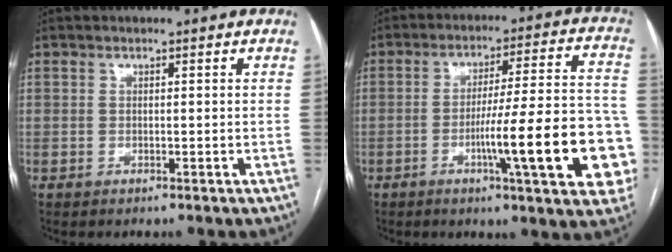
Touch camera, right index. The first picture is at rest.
{"total": 18.6, "force": [-5.5, 1.6, 17.6], "torque": [-0.184, 0.020, -0.069]}